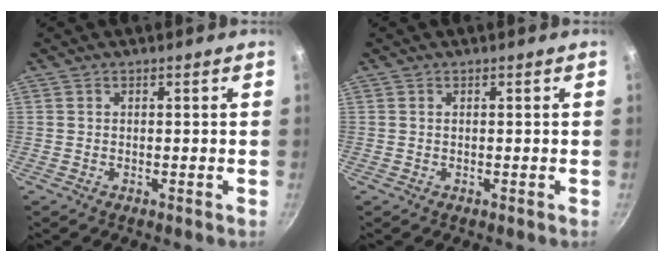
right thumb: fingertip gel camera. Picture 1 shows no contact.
{"total": 0.0}